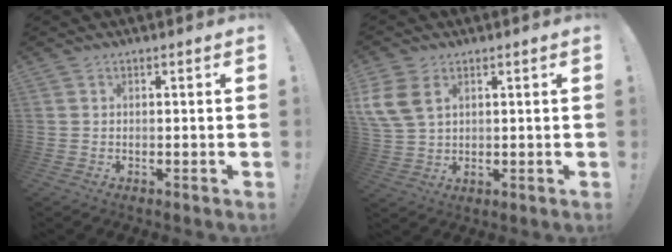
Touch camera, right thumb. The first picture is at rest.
{"total": 8.4, "force": [3.5, 5.7, 5.2], "torque": [-0.110, -0.006, 0.068]}